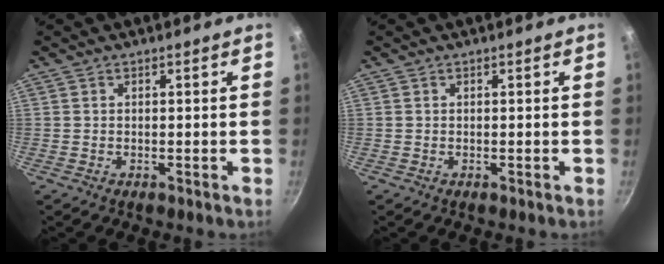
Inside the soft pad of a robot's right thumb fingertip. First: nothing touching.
{"total": 0.0}